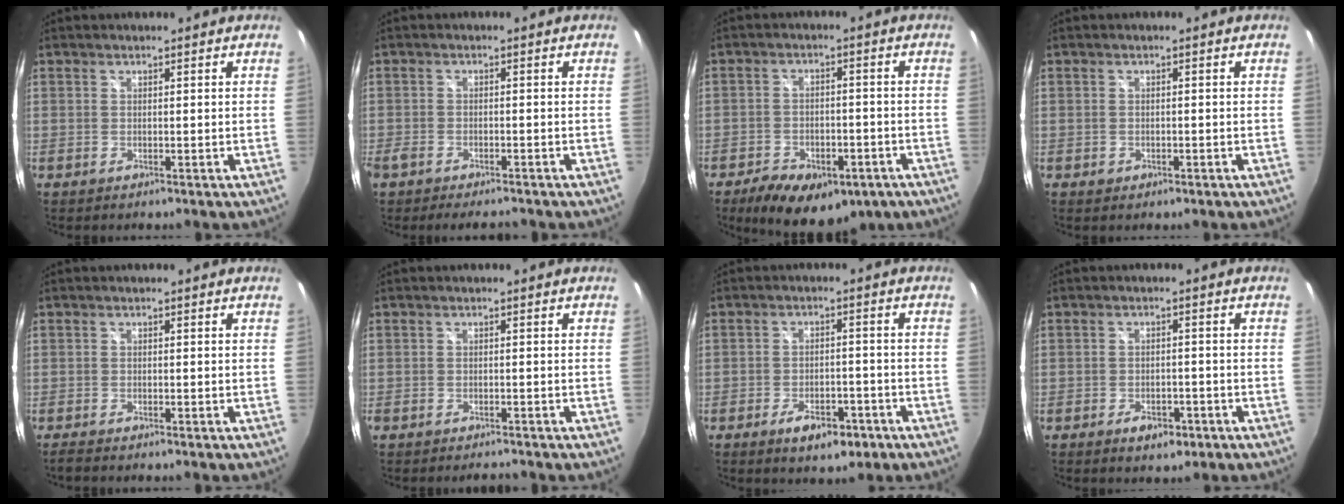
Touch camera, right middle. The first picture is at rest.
{"total": 5.9, "force": [-4.9, 2.0, 2.7], "torque": [-0.066, -0.017, -0.081]}
{"total": 15.1, "force": [-9.5, 7.9, 8.8], "torque": [-0.183, -0.013, -0.127]}
{"total": 1.5, "force": [-0.7, 1.2, 0.6], "torque": [-0.012, -0.004, -0.011]}
{"total": 1.4, "force": [-1.3, 0.0, 0.6], "torque": [-0.013, -0.007, -0.025]}
{"total": 2.4, "force": [-2.2, 0.7, 0.7], "torque": [-0.017, -0.007, -0.035]}
{"total": 7.0, "force": [-4.2, 3.5, 4.5], "torque": [-0.090, -0.001, -0.057]}
{"total": 4.4, "force": [-2.6, 2.5, 2.6], "torque": [-0.052, 0.000, -0.034]}